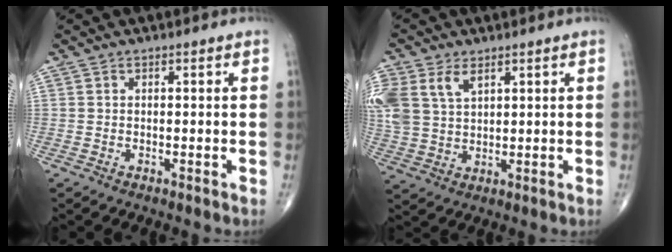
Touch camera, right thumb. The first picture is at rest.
{"total": 11.8, "force": [5.1, 7.7, 7.3], "torque": [-0.182, 0.002, 0.108]}